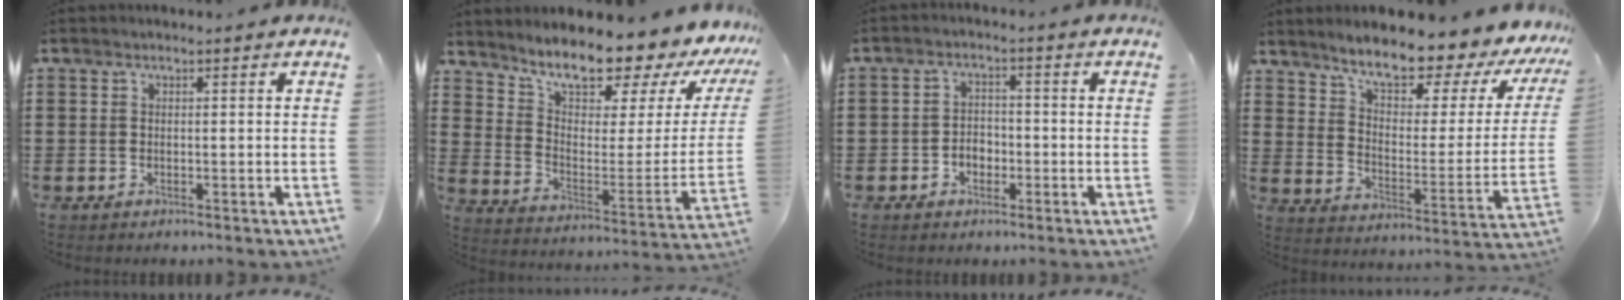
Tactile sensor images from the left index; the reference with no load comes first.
{"total": 10.1, "force": [9.3, 2.0, 3.4], "torque": [-0.076, -0.090, 0.152]}
{"total": 2.7, "force": [-1.3, 1.9, 1.3], "torque": [-0.026, 0.004, -0.028]}
{"total": 8.8, "force": [7.4, 2.0, 4.4], "torque": [-0.094, -0.056, 0.120]}